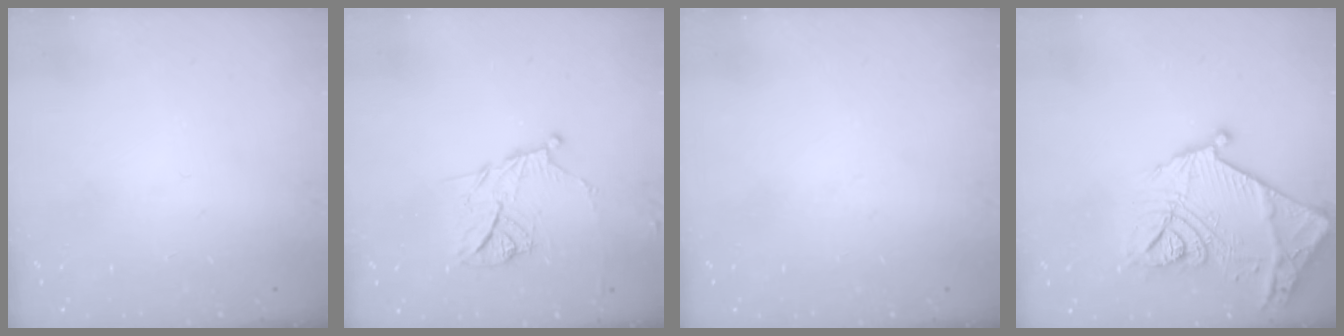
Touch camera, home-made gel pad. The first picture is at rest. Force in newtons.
{"total": 11.4, "press": 11.3, "slide": 0.7}
{"total": 0.0}
{"total": 21.8, "press": 21.8, "slide": 1.1}